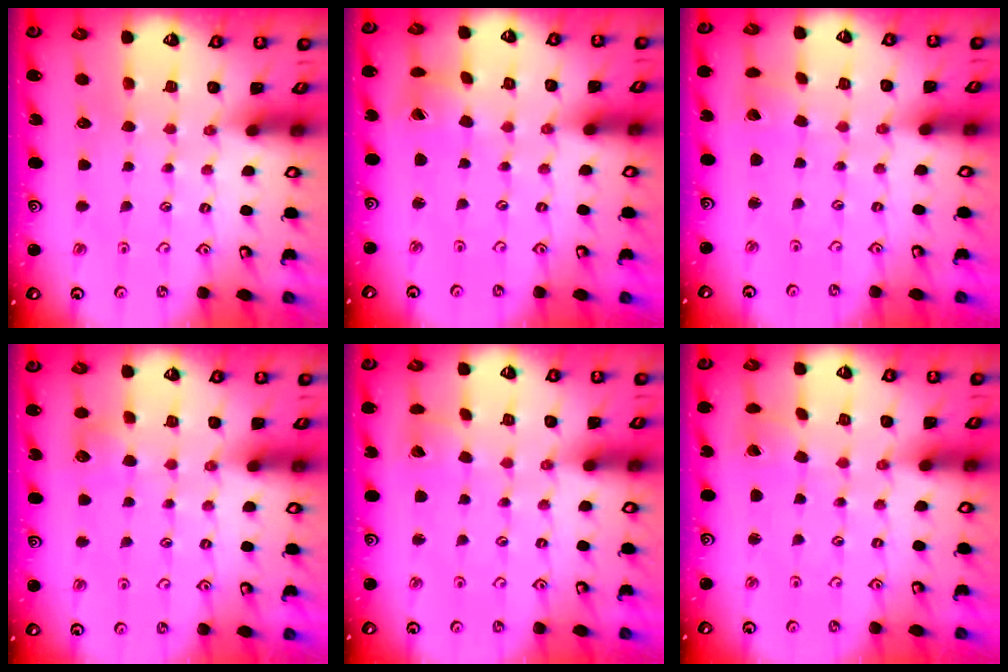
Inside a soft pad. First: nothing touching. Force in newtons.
{"total": 2.4, "press": 2.4, "slide": 0.3}
{"total": 2.4, "press": 2.4, "slide": 0.1}
{"total": 6.5, "press": 6.4, "slide": 0.9}
{"total": 2.6, "press": 2.6, "slide": 0.4}
{"total": 2.1, "press": 2.1, "slide": 0.1}